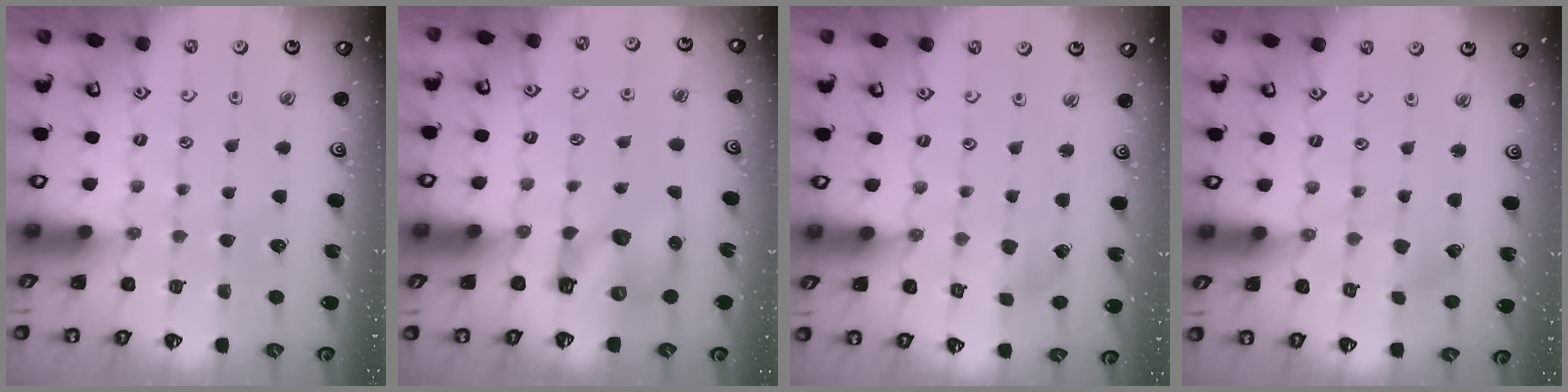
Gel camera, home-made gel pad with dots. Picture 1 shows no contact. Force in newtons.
{"total": 8.4, "press": 8.3, "slide": 1.5}
{"total": 1.9, "press": 1.9, "slide": 0.2}
{"total": 1.6, "press": 1.6, "slide": 0.2}